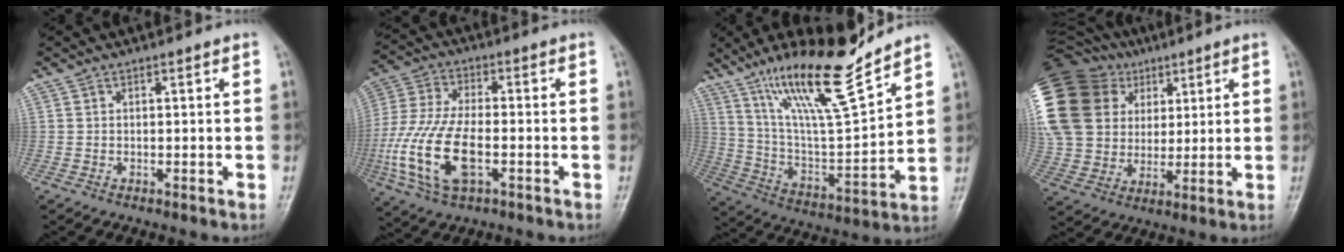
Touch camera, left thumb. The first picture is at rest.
{"total": 15.7, "force": [-4.3, 7.4, 13.2], "torque": [-0.295, 0.009, -0.080]}
{"total": 19.6, "force": [14.5, 2.9, 12.9], "torque": [-0.198, -0.079, 0.265]}
{"total": 30.1, "force": [11.0, 23.3, 15.5], "torque": [-0.371, 0.066, 0.224]}